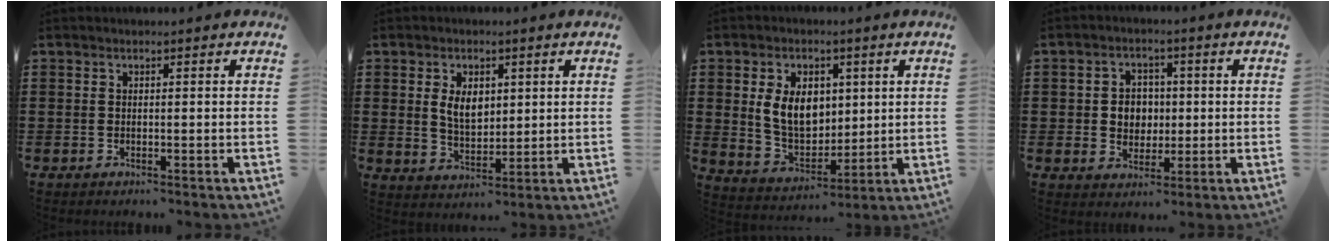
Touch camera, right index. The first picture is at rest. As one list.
[{"total": 5.2, "force": [1.3, 3.3, 3.8], "torque": [-0.068, 0.005, 0.018]}, {"total": 8.5, "force": [1.6, 6.1, 5.7], "torque": [-0.125, 0.008, 0.025]}, {"total": 4.4, "force": [0.0, 4.1, 1.8], "torque": [-0.042, 0.010, -0.005]}]